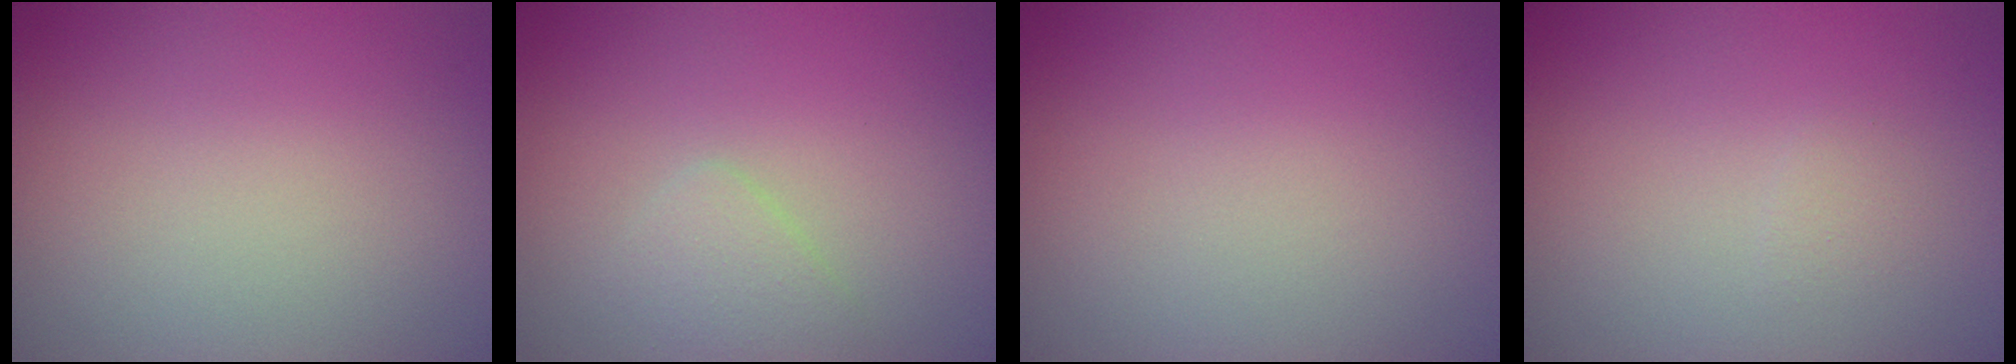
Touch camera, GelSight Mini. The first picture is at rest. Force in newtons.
{"total": 1.5, "press": 1.5, "slide": 0.0}
{"total": 0.0}
{"total": 0.7, "press": 0.7, "slide": 0.0}